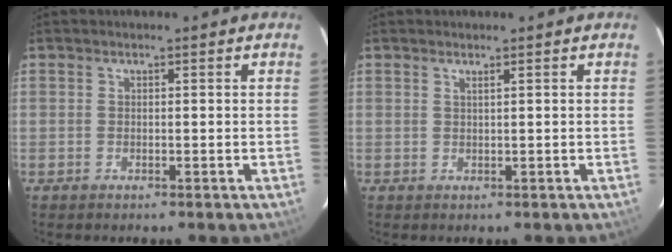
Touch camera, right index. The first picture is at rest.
{"total": 0.6, "force": [0.4, -0.2, 0.4], "torque": [-0.010, -0.003, 0.006]}